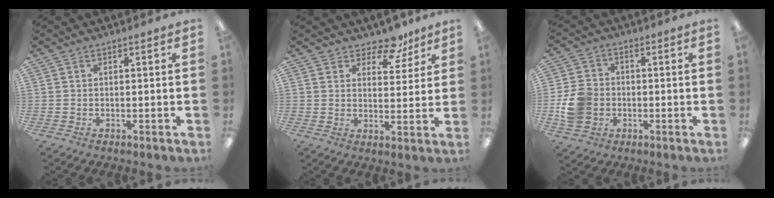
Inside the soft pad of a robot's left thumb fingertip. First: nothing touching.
{"total": 7.2, "force": [5.8, 3.6, 2.0], "torque": [-0.029, -0.033, 0.104]}
{"total": 9.6, "force": [-1.4, 8.2, 4.8], "torque": [-0.095, 0.018, -0.023]}